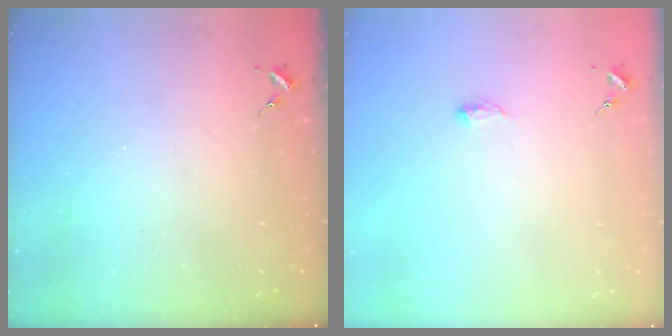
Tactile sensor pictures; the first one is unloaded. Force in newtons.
{"total": 6.5, "press": 6.4, "slide": 0.7}